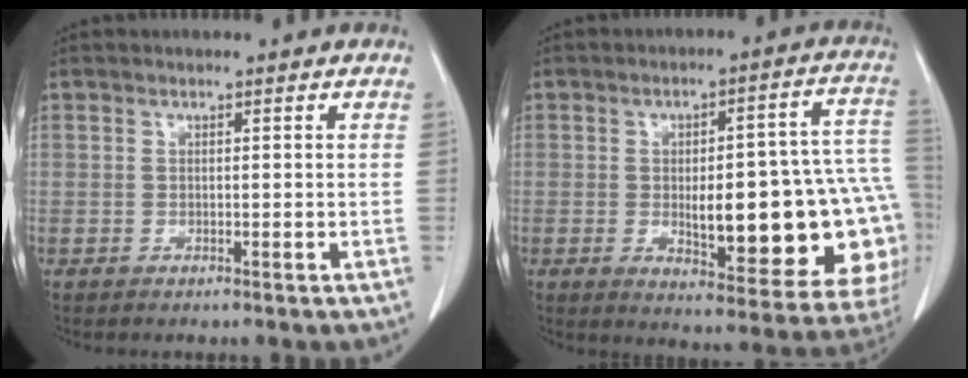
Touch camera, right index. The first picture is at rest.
{"total": 22.3, "force": [-3.1, 6.7, 21.0], "torque": [-0.182, 0.035, -0.010]}